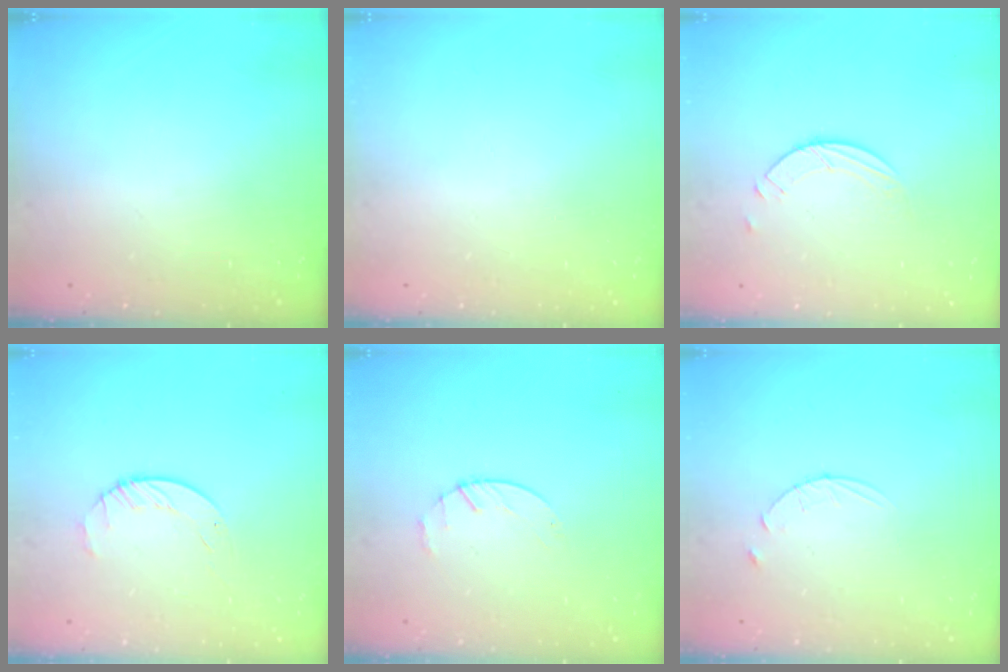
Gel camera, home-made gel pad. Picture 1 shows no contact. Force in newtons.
{"total": 0.0}
{"total": 2.5, "press": 2.4, "slide": 0.2}
{"total": 3.5, "press": 3.4, "slide": 0.4}
{"total": 2.2, "press": 2.2, "slide": 0.3}
{"total": 4.9, "press": 4.9, "slide": 0.6}